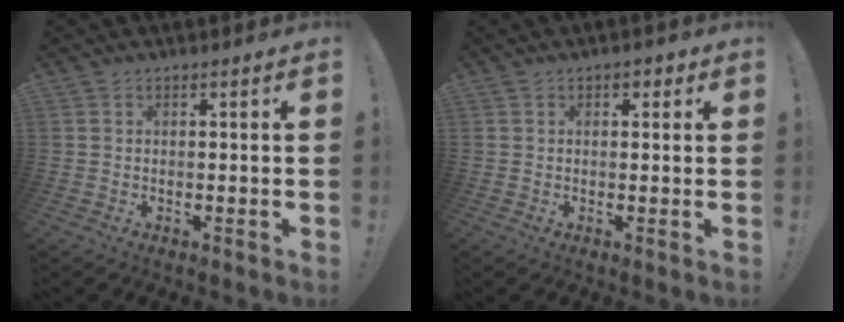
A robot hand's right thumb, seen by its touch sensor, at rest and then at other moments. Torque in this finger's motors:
{"motor_torque": [0.05, -0.08, 0.02, -0.03, 0.00]}